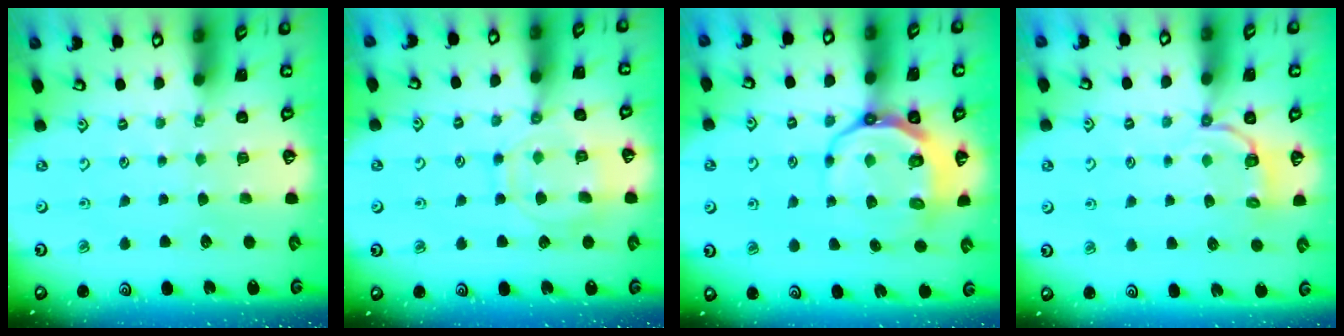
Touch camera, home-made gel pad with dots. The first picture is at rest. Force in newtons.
{"total": 10.9, "press": 10.9, "slide": 1.0}
{"total": 9.5, "press": 8.8, "slide": 3.6}
{"total": 3.8, "press": 2.9, "slide": 2.5}